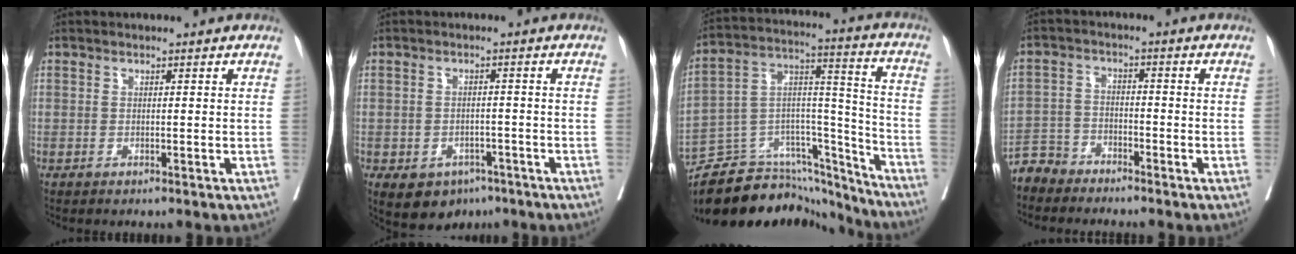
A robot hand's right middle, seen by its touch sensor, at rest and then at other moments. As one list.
[{"total": 8.6, "force": [-4.9, 6.2, 3.4], "torque": [-0.061, 0.007, -0.064]}, {"total": 22.6, "force": [-20.7, 7.3, 5.4], "torque": [-0.096, 0.054, -0.319]}, {"total": 4.4, "force": [-4.1, 1.6, -0.3], "torque": [0.006, -0.003, -0.086]}]